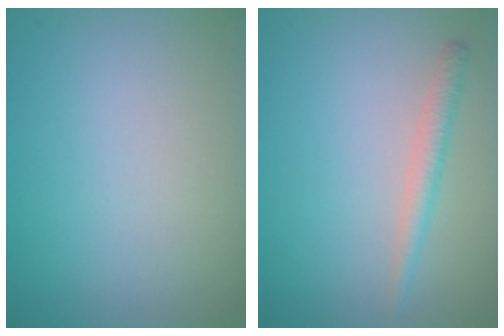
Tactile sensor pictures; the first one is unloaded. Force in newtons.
{"total": 1.8, "press": 1.8, "slide": 0.1}